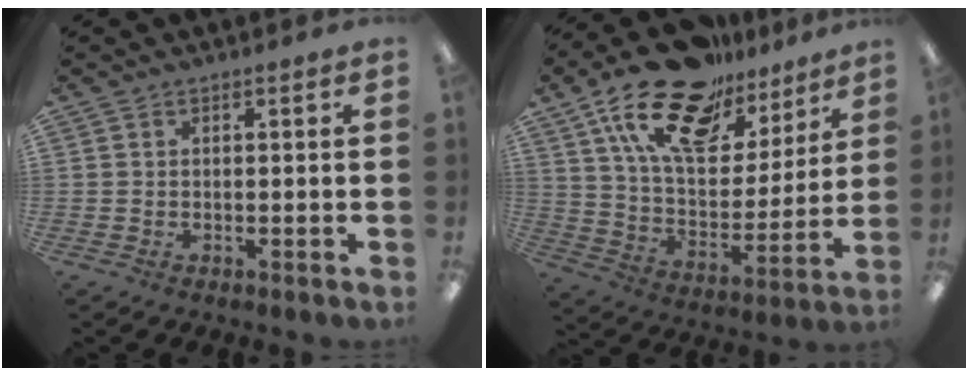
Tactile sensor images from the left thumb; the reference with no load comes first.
{"total": 21.6, "force": [14.4, 10.6, 12.0], "torque": [-0.207, -0.078, 0.254]}